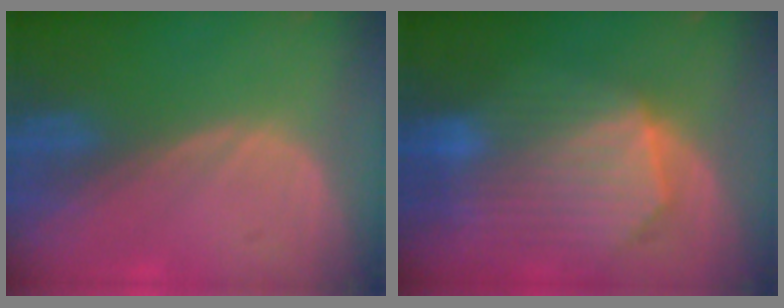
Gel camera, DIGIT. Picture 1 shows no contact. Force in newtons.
{"total": 10.3, "press": 8.9, "slide": 5.3}